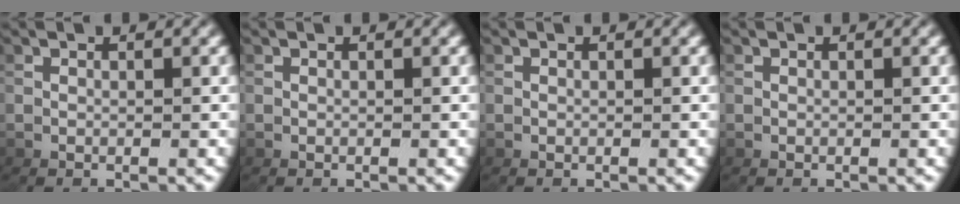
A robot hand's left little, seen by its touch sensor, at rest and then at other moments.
{"total": 0.0}
{"total": 0.0}
{"total": 0.0}